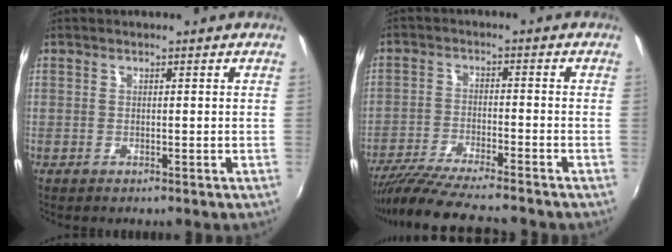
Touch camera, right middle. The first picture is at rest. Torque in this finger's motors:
{"motor_torque": [0.94, -1.20, 0.32, 0.05]}